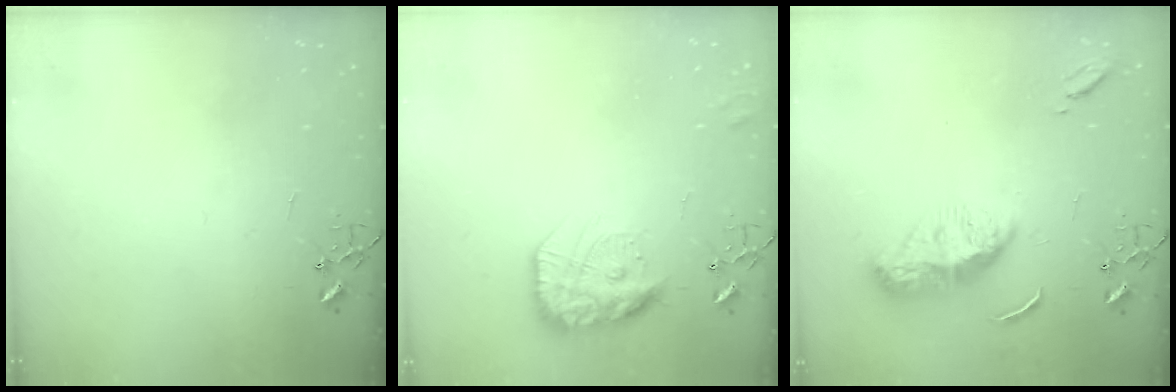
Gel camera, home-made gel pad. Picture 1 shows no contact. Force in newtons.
{"total": 16.5, "press": 16.4, "slide": 1.3}
{"total": 11.6, "press": 11.6, "slide": 1.0}